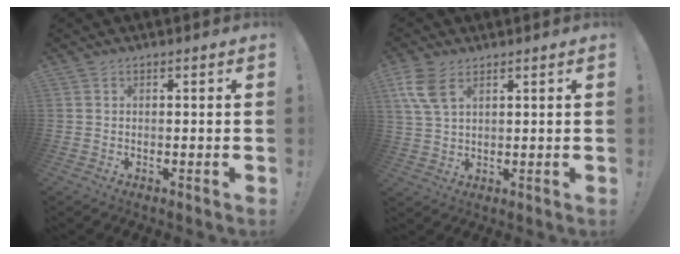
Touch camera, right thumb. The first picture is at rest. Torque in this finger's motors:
{"motor_torque": [0.02, 0.22, 0.27, 0.22, 0.01]}